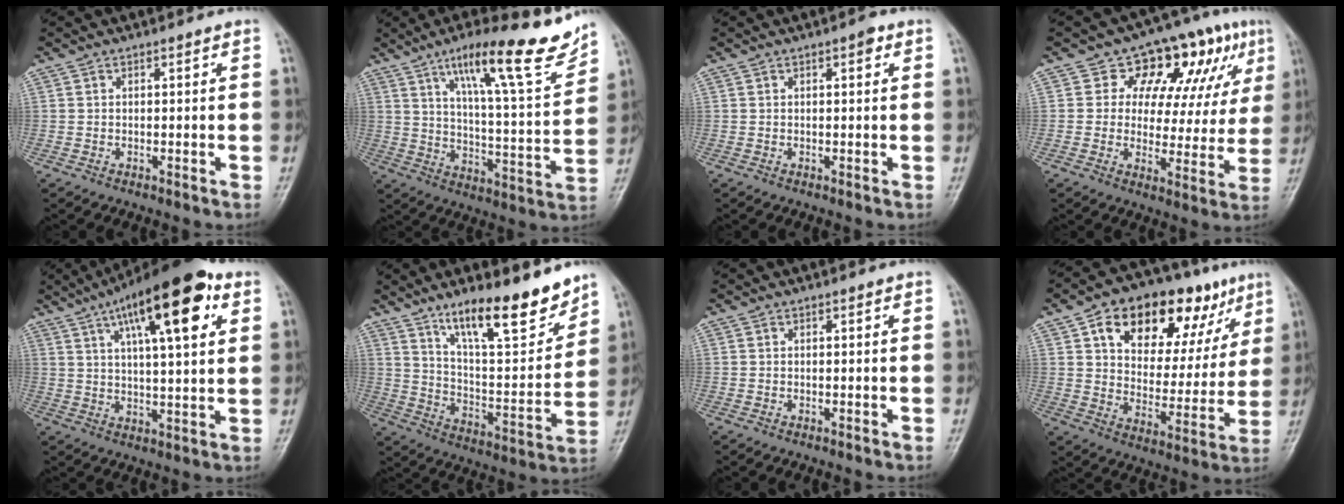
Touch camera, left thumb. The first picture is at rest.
{"total": 20.0, "force": [13.1, 3.6, 14.7], "torque": [-0.191, -0.060, 0.203]}
{"total": 1.5, "force": [0.7, 0.6, 1.2], "torque": [-0.014, 0.001, 0.007]}
{"total": 15.6, "force": [7.4, 9.3, 10.1], "torque": [-0.071, -0.006, 0.101]}
{"total": 18.9, "force": [8.5, 5.8, 15.8], "torque": [-0.221, -0.007, 0.130]}
{"total": 18.2, "force": [12.9, 4.8, 11.9], "torque": [-0.151, -0.081, 0.219]}
{"total": 0.0}
{"total": 22.8, "force": [11.6, 12.5, 15.0], "torque": [-0.169, -0.011, 0.179]}